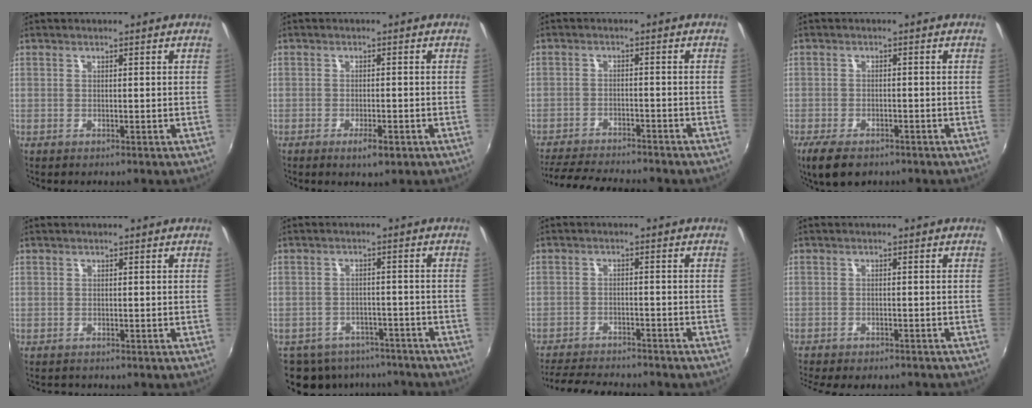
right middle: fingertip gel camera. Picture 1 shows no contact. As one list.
[{"total": 3.1, "force": [-1.6, 0.8, 2.4], "torque": [-0.049, -0.006, -0.026]}, {"total": 12.1, "force": [-11.0, 1.5, 5.0], "torque": [-0.112, -0.020, -0.170]}, {"total": 6.7, "force": [-4.7, 2.9, 3.8], "torque": [-0.096, -0.023, -0.082]}, {"total": 1.1, "force": [-0.8, 0.7, -0.1], "torque": [-0.001, 0.003, -0.013]}, {"total": 13.1, "force": [-10.5, 6.7, 4.1], "torque": [-0.104, 0.003, -0.136]}, {"total": 12.1, "force": [-10.9, 2.2, 4.8], "torque": [-0.108, -0.018, -0.163]}, {"total": 7.8, "force": [-6.9, 1.8, 3.3], "torque": [-0.076, -0.020, -0.101]}]